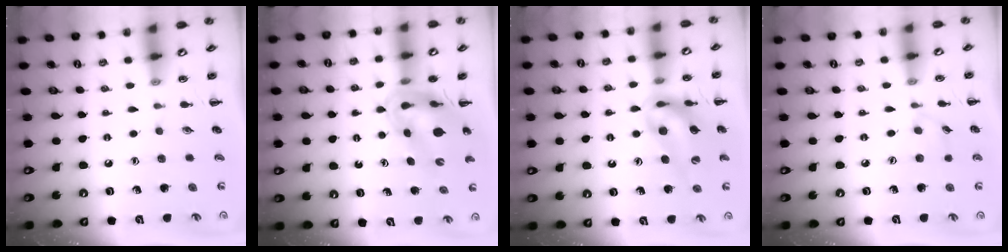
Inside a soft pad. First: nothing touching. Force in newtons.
{"total": 7.8, "press": 7.4, "slide": 2.4}
{"total": 11.5, "press": 11.0, "slide": 3.6}
{"total": 3.7, "press": 3.4, "slide": 1.4}